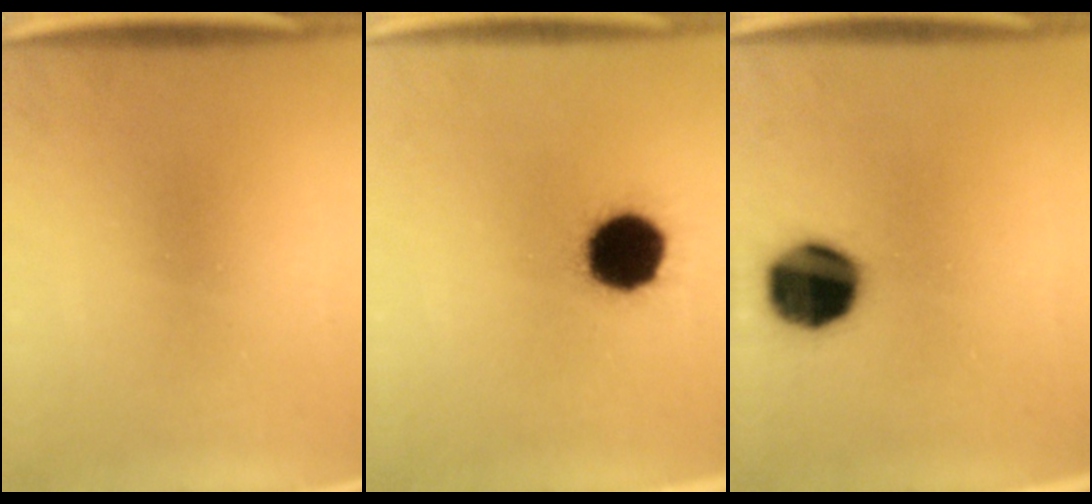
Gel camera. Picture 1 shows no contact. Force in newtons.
{"total": 16.3}
{"total": 15.3}